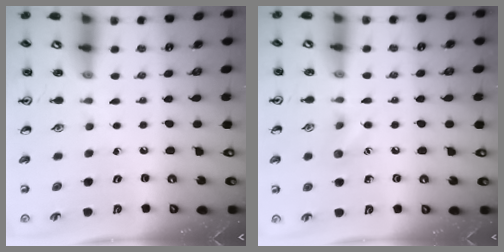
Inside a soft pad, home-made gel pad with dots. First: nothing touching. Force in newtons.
{"total": 6.7, "press": 6.4, "slide": 2.0}